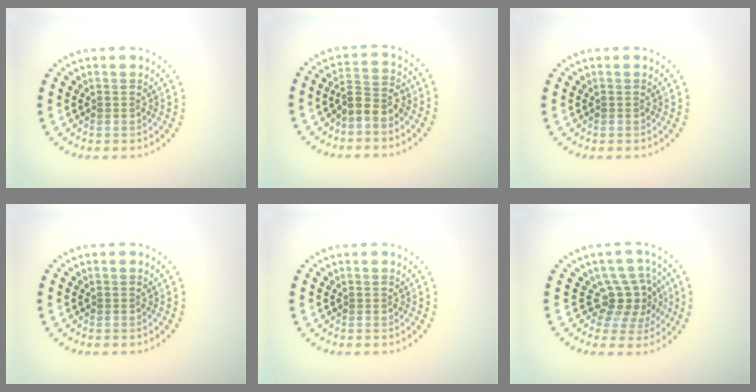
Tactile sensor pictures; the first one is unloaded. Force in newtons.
{"total": 2.6, "press": 2.4, "slide": 1.2}
{"total": 0.0}
{"total": 0.0}
{"total": 0.0}
{"total": 3.5, "press": 2.8, "slide": 2.1}